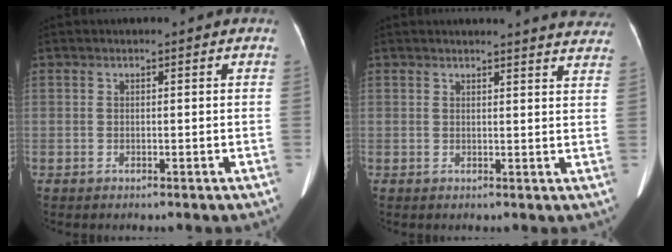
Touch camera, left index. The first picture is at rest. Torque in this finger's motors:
{"motor_torque": [0.42, -1.72, 0.07, 0.04]}